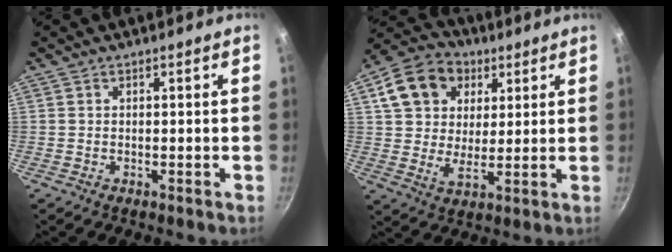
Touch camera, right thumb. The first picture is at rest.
{"total": 14.2, "force": [5.7, 10.5, 7.6], "torque": [-0.125, -0.001, 0.087]}